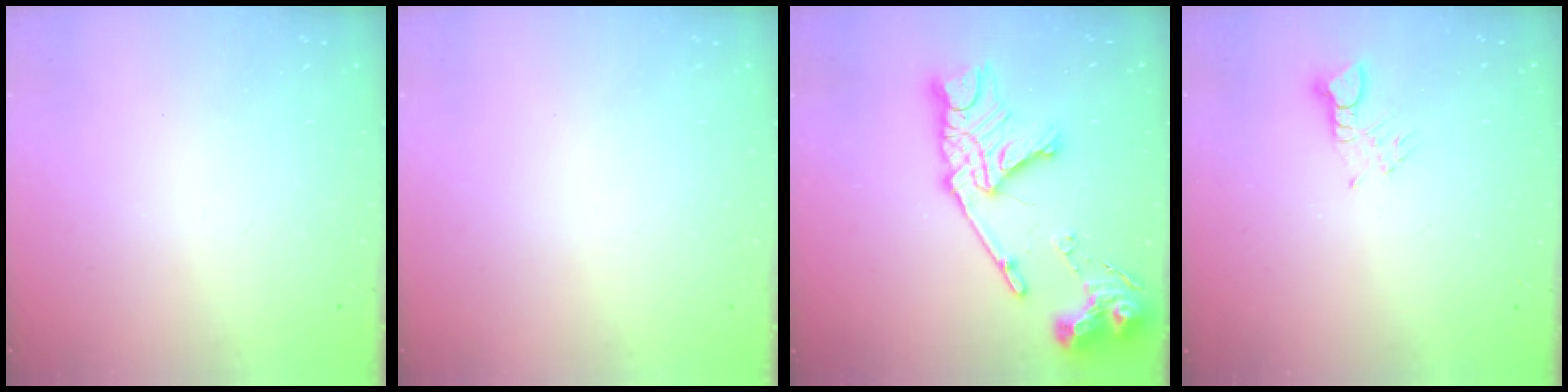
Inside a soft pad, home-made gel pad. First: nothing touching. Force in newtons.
{"total": 0.0}
{"total": 20.2, "press": 20.1, "slide": 2.0}
{"total": 2.9, "press": 2.9, "slide": 0.1}